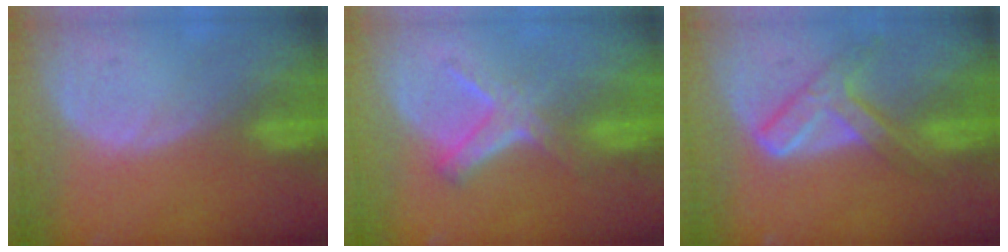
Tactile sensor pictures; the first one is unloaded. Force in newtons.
{"total": 6.0, "press": 5.2, "slide": 3.1}
{"total": 7.1, "press": 6.1, "slide": 3.7}